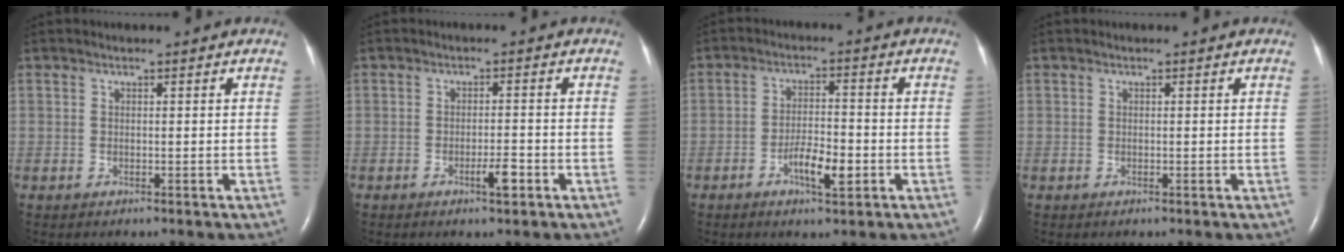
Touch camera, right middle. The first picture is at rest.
{"total": 2.8, "force": [-1.5, 0.4, 2.4], "torque": [-0.039, 0.000, -0.023]}
{"total": 5.4, "force": [-2.3, 1.3, 4.7], "torque": [-0.087, 0.001, -0.037]}
{"total": 0.0}